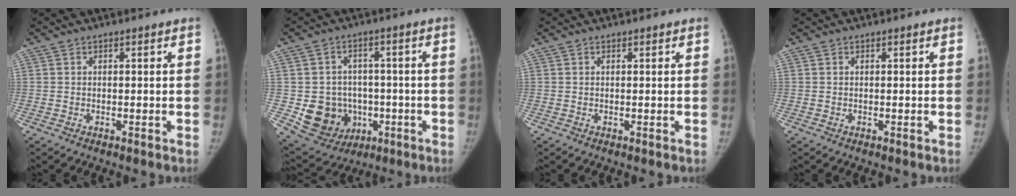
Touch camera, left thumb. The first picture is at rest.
{"total": 12.2, "force": [-2.5, 10.8, 5.1], "torque": [-0.054, 0.012, -0.022]}
{"total": 0.0}
{"total": 0.0}